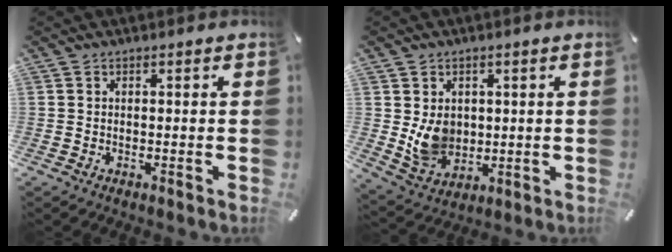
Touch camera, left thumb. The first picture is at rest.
{"total": 8.3, "force": [1.3, 7.2, 3.9], "torque": [-0.076, -0.010, 0.023]}